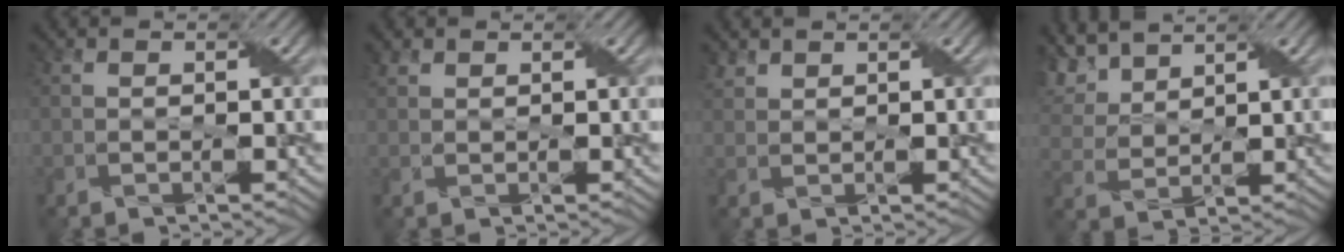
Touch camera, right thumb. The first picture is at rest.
{"total": 1.2, "force": [1.0, 0.7, 0.3], "torque": [-0.011, 0.007, 0.022]}
{"total": 1.6, "force": [1.4, 0.7, 0.3], "torque": [-0.012, 0.006, 0.033]}
{"total": 5.7, "force": [4.4, 2.5, 2.5], "torque": [-0.074, 0.004, 0.101]}